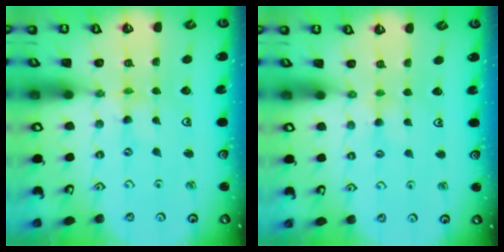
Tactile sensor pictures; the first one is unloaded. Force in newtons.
{"total": 3.1, "press": 3.0, "slide": 0.4}